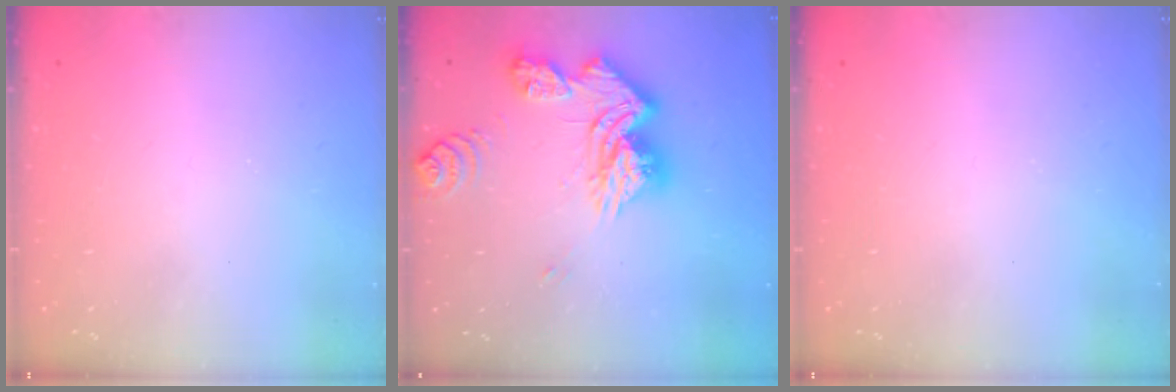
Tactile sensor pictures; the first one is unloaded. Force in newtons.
{"total": 18.7, "press": 18.6, "slide": 1.9}
{"total": 0.0}